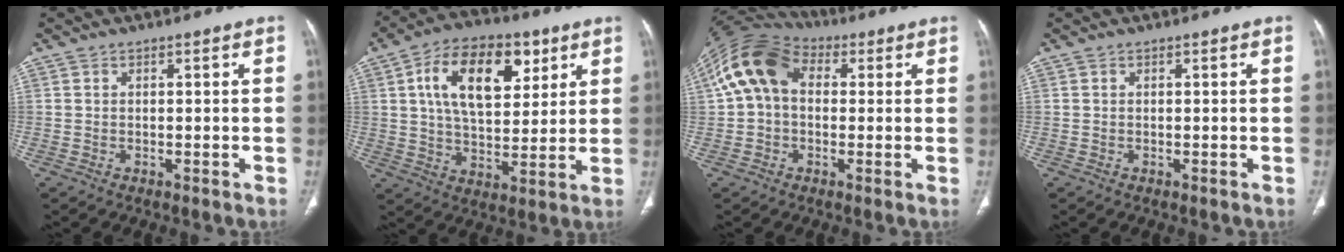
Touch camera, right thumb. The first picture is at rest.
{"total": 17.6, "force": [6.5, 10.0, 12.9], "torque": [-0.181, -0.011, 0.108]}
{"total": 13.1, "force": [2.2, 9.4, 8.9], "torque": [-0.167, 0.040, 0.028]}
{"total": 0.0}